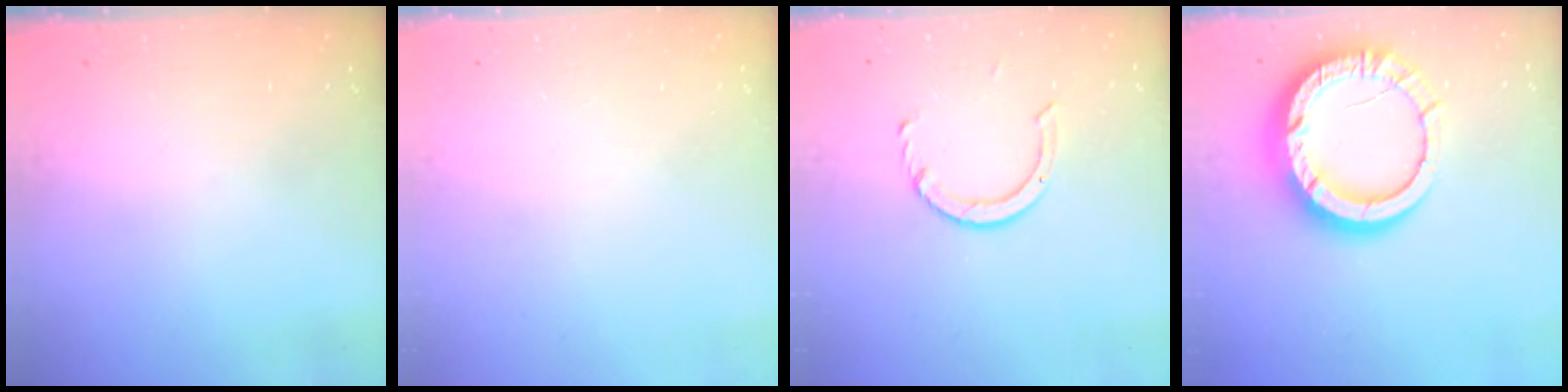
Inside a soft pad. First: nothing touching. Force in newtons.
{"total": 0.0}
{"total": 4.0, "press": 3.9, "slide": 0.5}
{"total": 16.2, "press": 16.2, "slide": 1.5}